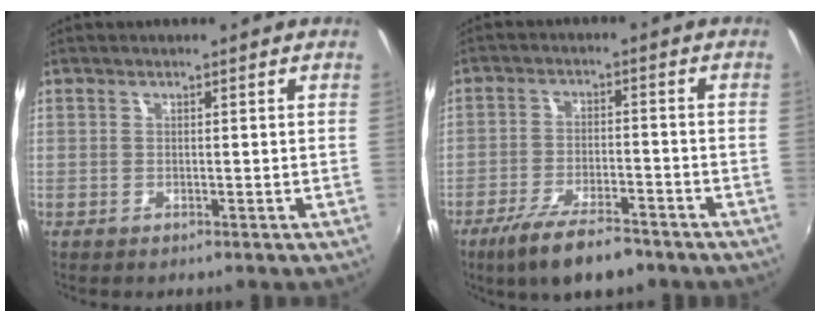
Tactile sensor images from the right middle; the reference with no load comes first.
{"total": 10.4, "force": [-7.6, 2.9, 6.4], "torque": [-0.142, -0.022, -0.130]}